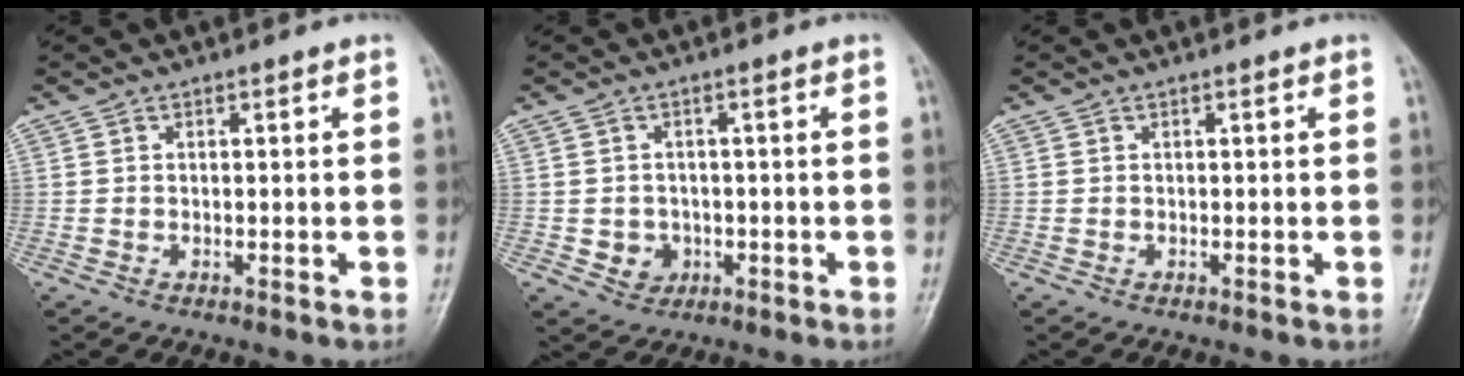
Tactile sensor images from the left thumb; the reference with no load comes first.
{"total": 3.6, "force": [-0.8, 3.3, 1.3], "torque": [-0.002, 0.005, -0.006]}
{"total": 0.0}